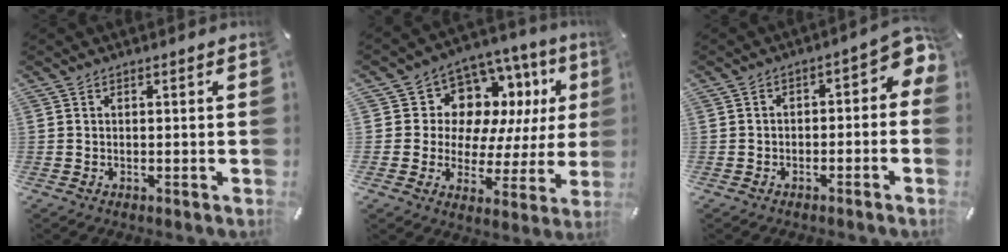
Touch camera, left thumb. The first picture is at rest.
{"total": 10.6, "force": [5.1, 8.6, 3.5], "torque": [-0.063, -0.058, 0.097]}
{"total": 5.2, "force": [-1.2, 3.3, 3.8], "torque": [-0.055, 0.006, -0.029]}